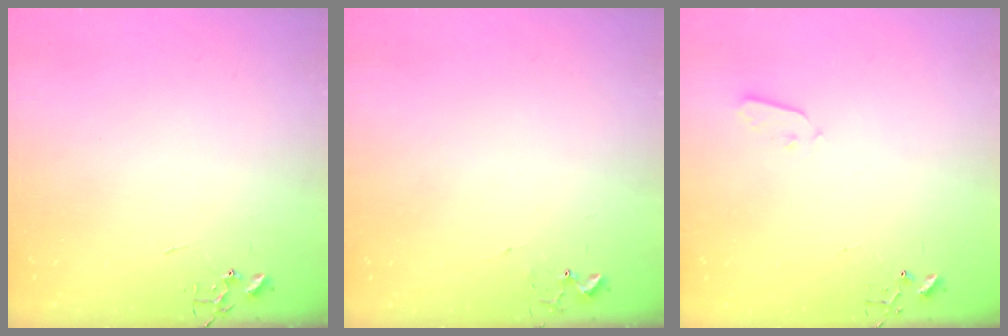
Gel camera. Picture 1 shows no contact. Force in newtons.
{"total": 5.4, "press": 5.4, "slide": 0.7}
{"total": 2.5, "press": 2.5, "slide": 0.4}